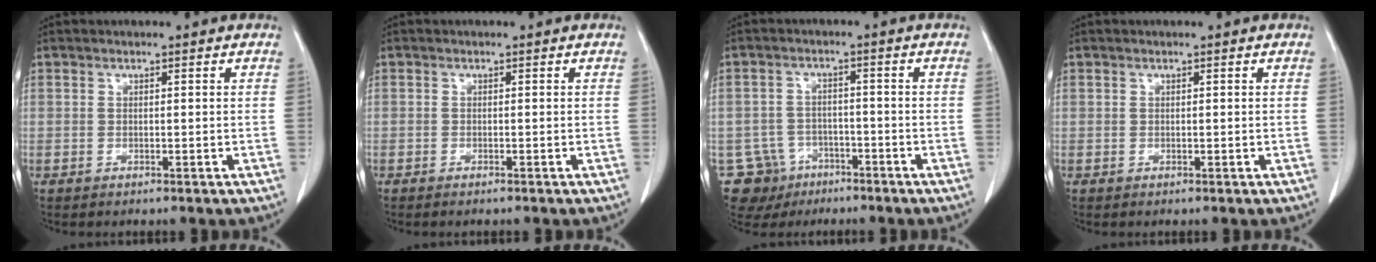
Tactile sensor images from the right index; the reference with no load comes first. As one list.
[{"total": 0.9, "force": [-0.8, 0.1, 0.5], "torque": [-0.012, -0.003, -0.009]}, {"total": 7.3, "force": [-4.1, 5.9, 0.5], "torque": [-0.013, 0.008, -0.060]}, {"total": 0.0}]